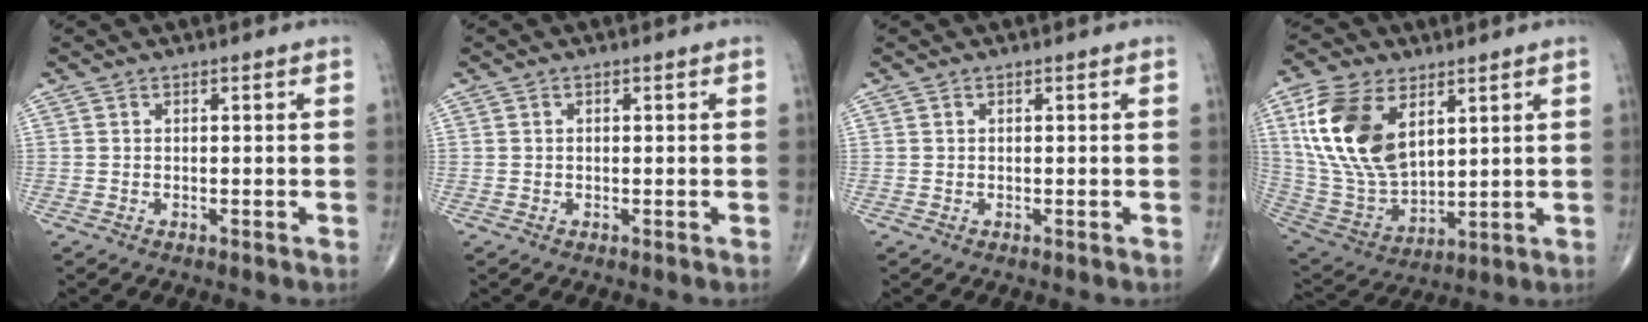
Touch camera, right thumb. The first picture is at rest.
{"total": 0.0}
{"total": 0.0}
{"total": 18.4, "force": [6.9, 10.6, 13.4], "torque": [-0.253, -0.027, 0.140]}